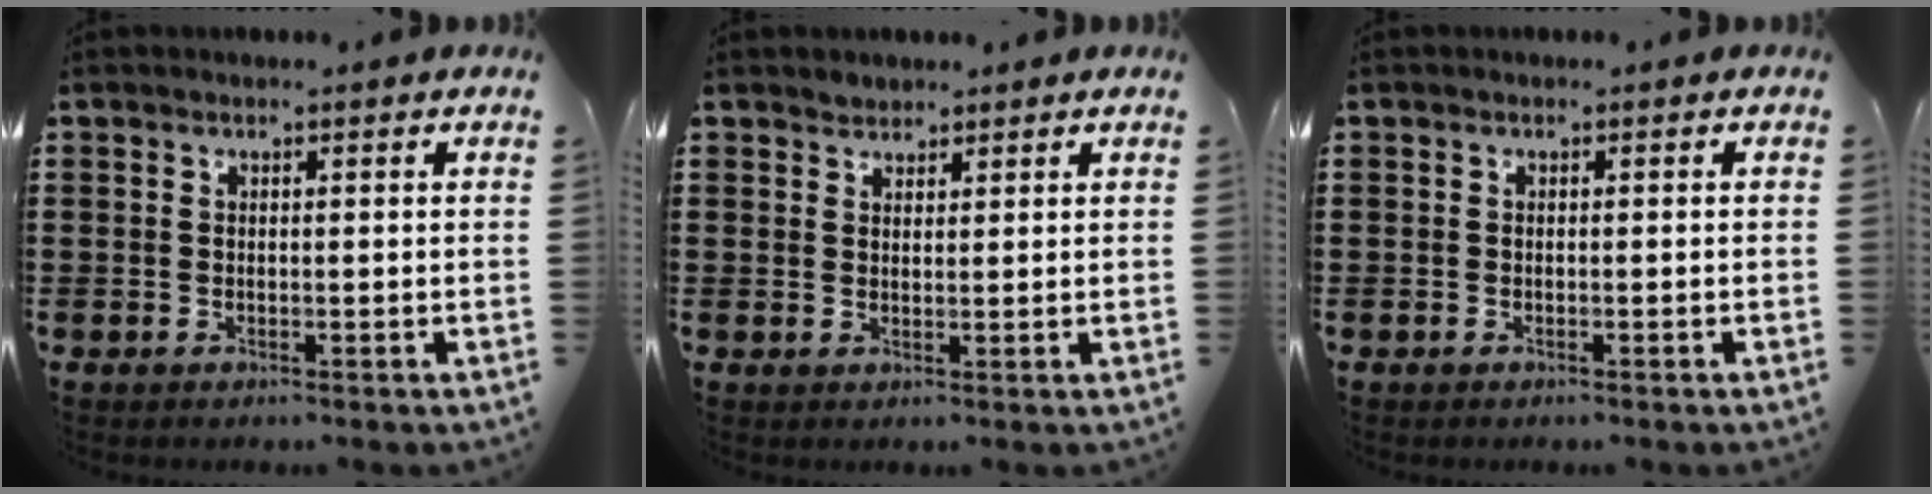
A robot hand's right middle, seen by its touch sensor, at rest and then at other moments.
{"total": 1.5, "force": [1.4, 0.4, -0.6], "torque": [0.006, 0.003, 0.028]}
{"total": 0.0}